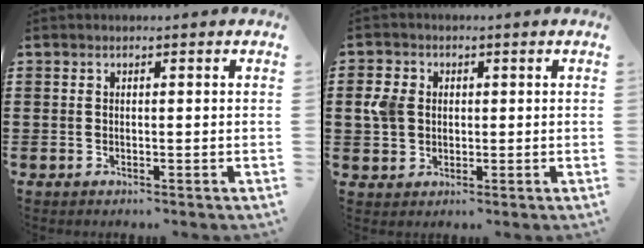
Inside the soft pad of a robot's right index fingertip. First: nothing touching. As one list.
[{"total": 4.5, "force": [0.5, 3.7, 2.5], "torque": [-0.081, 0.005, 0.000]}]